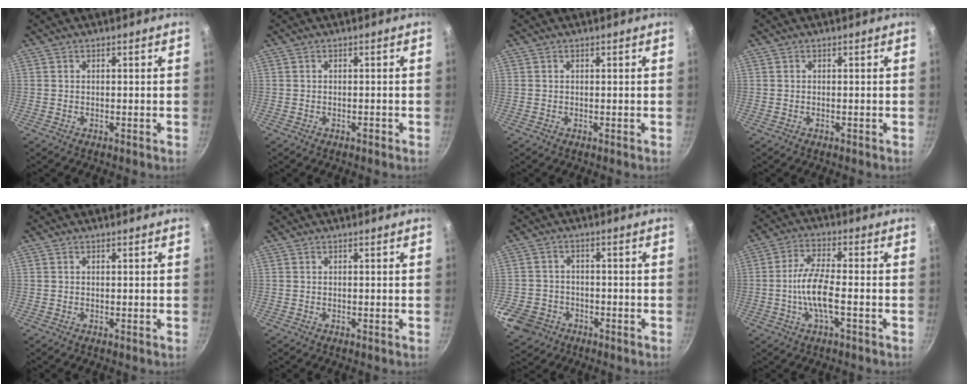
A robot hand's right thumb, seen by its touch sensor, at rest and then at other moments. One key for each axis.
{"total": 0.6, "fx": -0.4, "fy": 0.3, "fz": 0.3, "tx": -0.001, "ty": 0.002, "tz": -0.009}
{"total": 0.0}
{"total": 0.0}
{"total": 0.0}
{"total": 0.0}
{"total": 8.3, "fx": -4.0, "fy": 6.8, "fz": 2.6, "tx": -0.058, "ty": 0.019, "tz": -0.062}
{"total": 8.3, "fx": -1.6, "fy": 2.6, "fz": 7.7, "tx": -0.165, "ty": 0.019, "tz": -0.034}